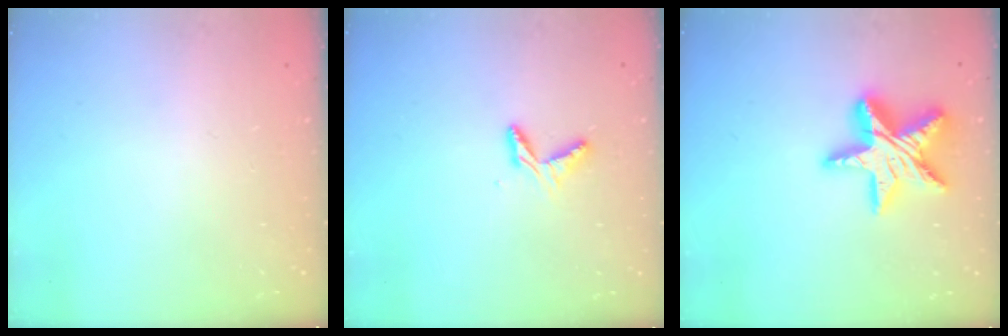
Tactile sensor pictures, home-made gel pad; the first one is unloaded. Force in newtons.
{"total": 5.0, "press": 4.9, "slide": 0.5}
{"total": 16.5, "press": 16.5, "slide": 1.2}